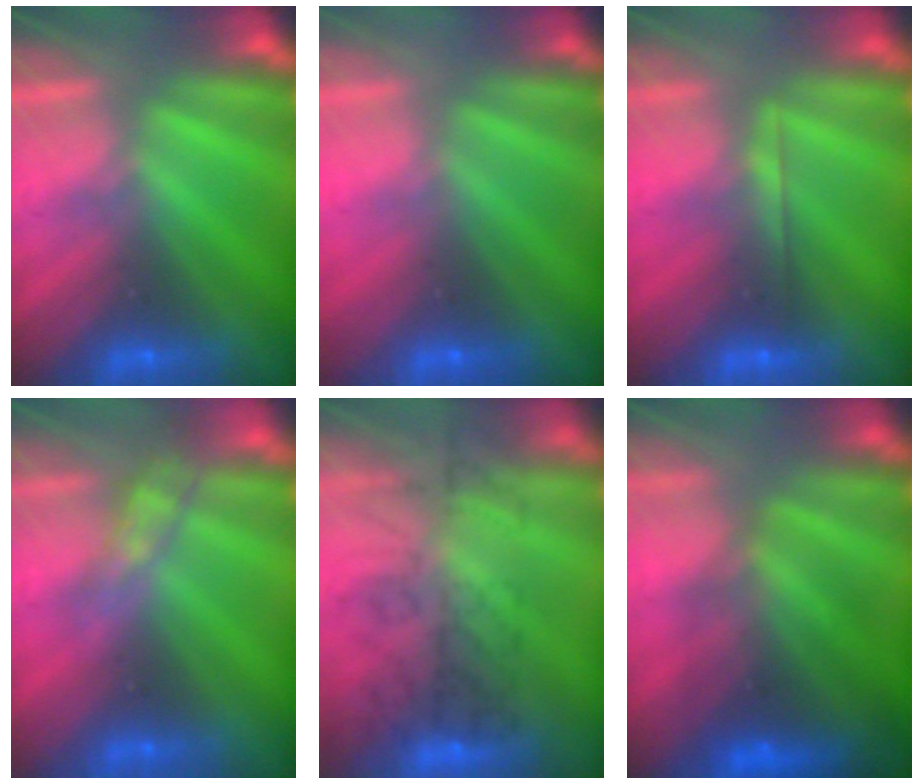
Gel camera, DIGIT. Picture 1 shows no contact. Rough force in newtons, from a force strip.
{"total": 3.0}
{"total": 1.7}
{"total": 2.7}
{"total": 8.2}
{"total": 7.2}